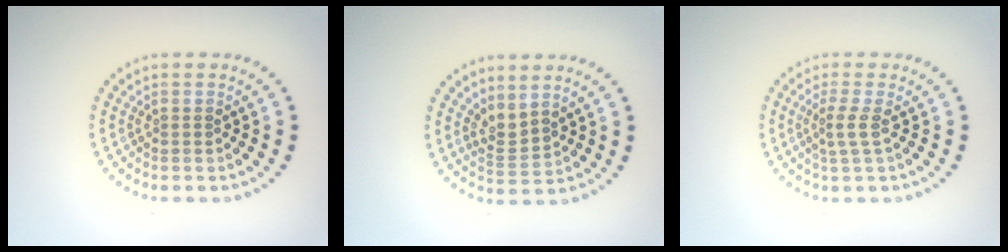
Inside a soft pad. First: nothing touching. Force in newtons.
{"total": 2.2, "press": 1.5, "slide": 1.6}
{"total": 1.8, "press": 1.3, "slide": 1.2}